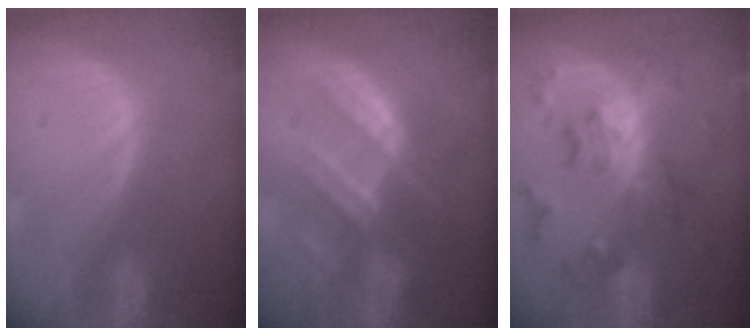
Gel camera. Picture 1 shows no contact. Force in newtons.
{"total": 8.3, "press": 7.6, "slide": 3.3}
{"total": 9.2, "press": 9.2, "slide": 0.8}